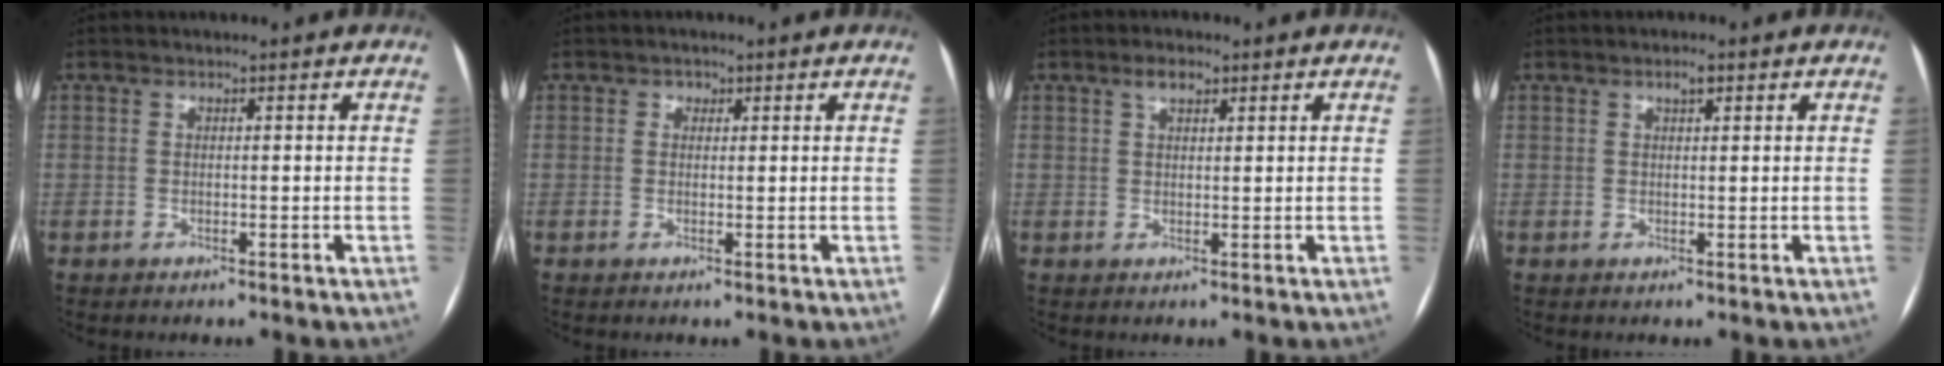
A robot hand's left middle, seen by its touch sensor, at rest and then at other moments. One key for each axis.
{"total": 1.0, "fx": 0.5, "fy": 0.9, "fz": 0.3, "tx": -0.001, "ty": 0.000, "tz": 0.005}
{"total": 2.5, "fx": 1.6, "fy": 1.1, "fz": 1.7, "tx": -0.033, "ty": 0.008, "tz": 0.029}
{"total": 1.4, "fx": 0.8, "fy": 0.5, "fz": 1.1, "tx": -0.018, "ty": 0.004, "tz": 0.013}